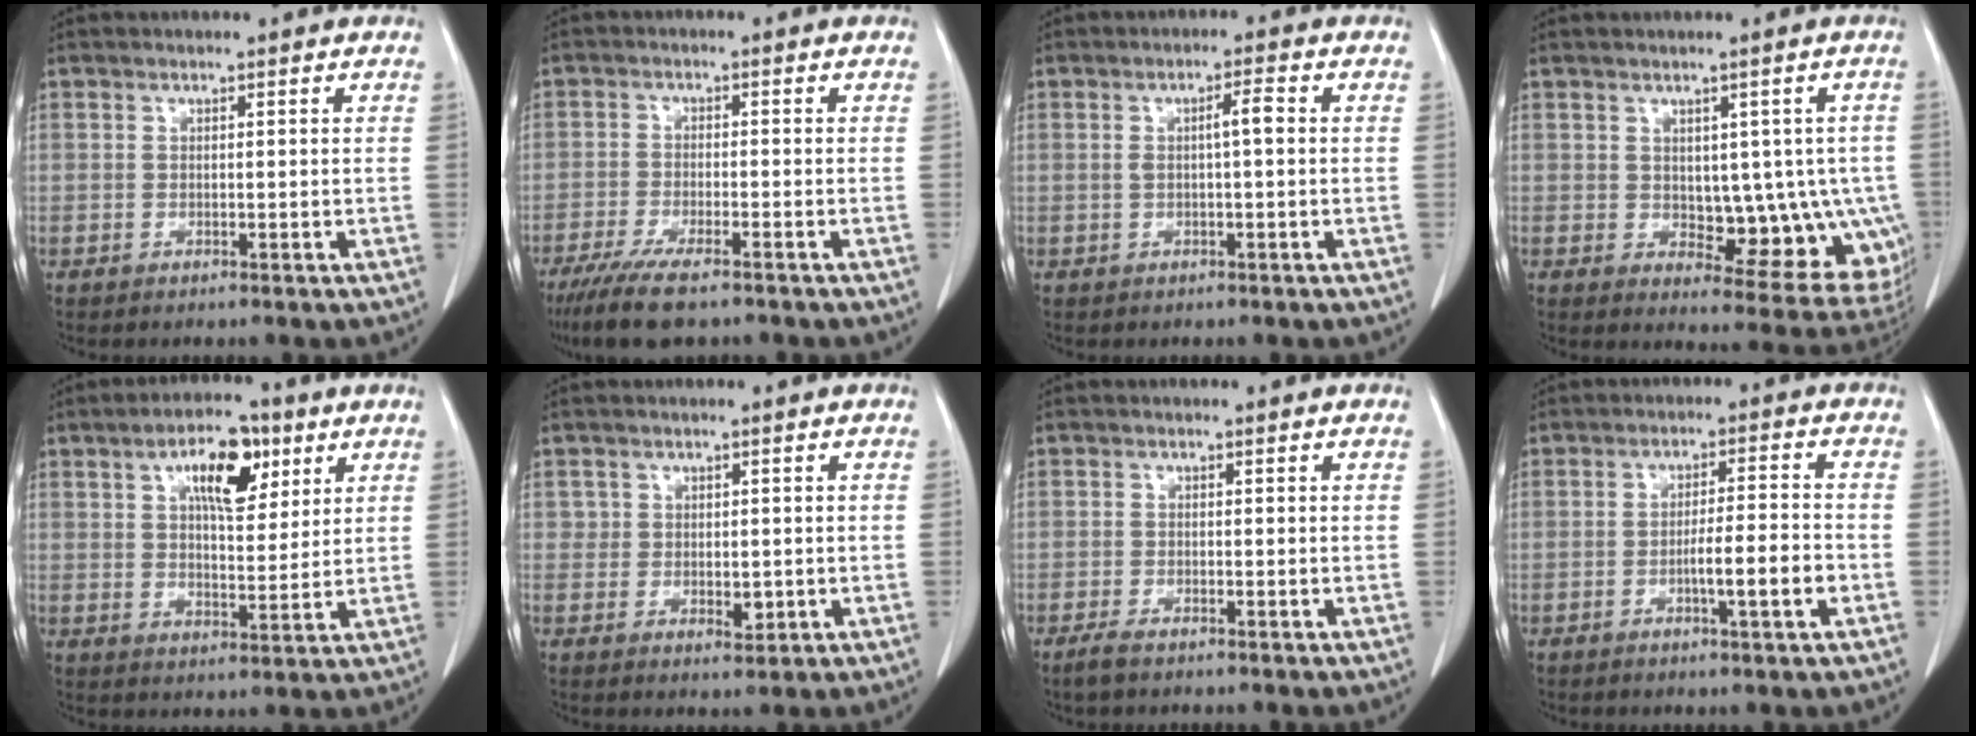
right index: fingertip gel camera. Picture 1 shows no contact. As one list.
[{"total": 9.0, "force": [-6.8, 1.6, 5.7], "torque": [-0.096, -0.021, -0.108]}, {"total": 2.9, "force": [0.2, 0.3, 2.9], "torque": [-0.052, 0.006, 0.003]}, {"total": 11.6, "force": [-0.8, 6.5, 9.6], "torque": [-0.092, 0.006, 0.006]}, {"total": 9.4, "force": [4.4, 3.8, 7.4], "torque": [-0.121, 0.013, 0.072]}, {"total": 2.9, "force": [-0.1, 2.3, 1.8], "torque": [-0.017, 0.000, 0.001]}, {"total": 1.9, "force": [-1.4, 0.5, 1.1], "torque": [-0.030, -0.003, -0.024]}, {"total": 6.2, "force": [-2.2, 0.1, 5.8], "torque": [-0.094, -0.001, -0.035]}]